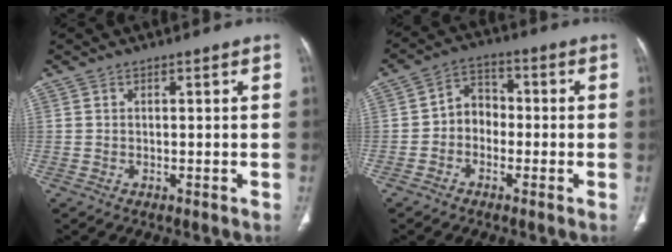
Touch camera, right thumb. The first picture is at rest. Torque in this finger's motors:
{"motor_torque": [0.09, 0.07, 0.51, -0.36, 0.03]}